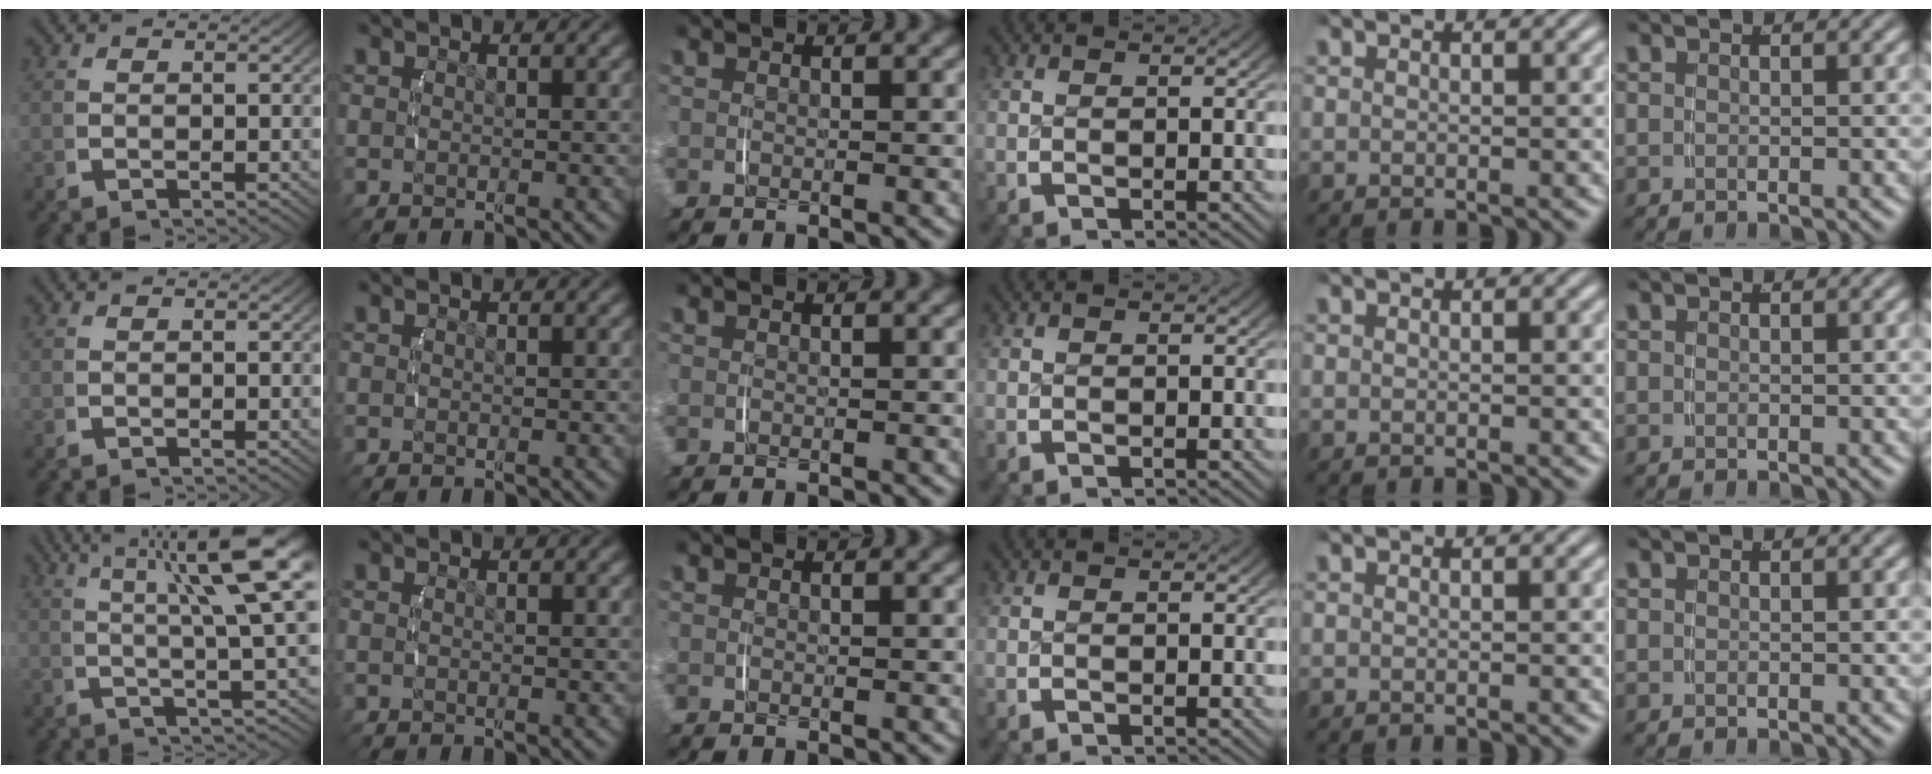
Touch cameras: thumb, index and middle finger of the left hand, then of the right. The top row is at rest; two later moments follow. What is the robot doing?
{"motion": "lift_and_place", "object": "phone"}